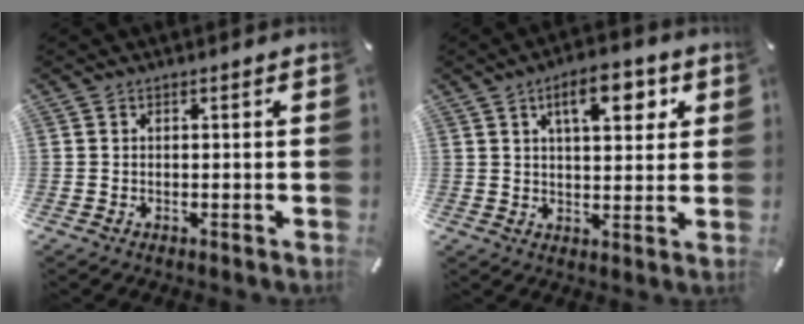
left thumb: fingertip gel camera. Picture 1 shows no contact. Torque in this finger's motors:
{"motor_torque": [1.42, 1.52, 1.02, -1.23, 0.31]}